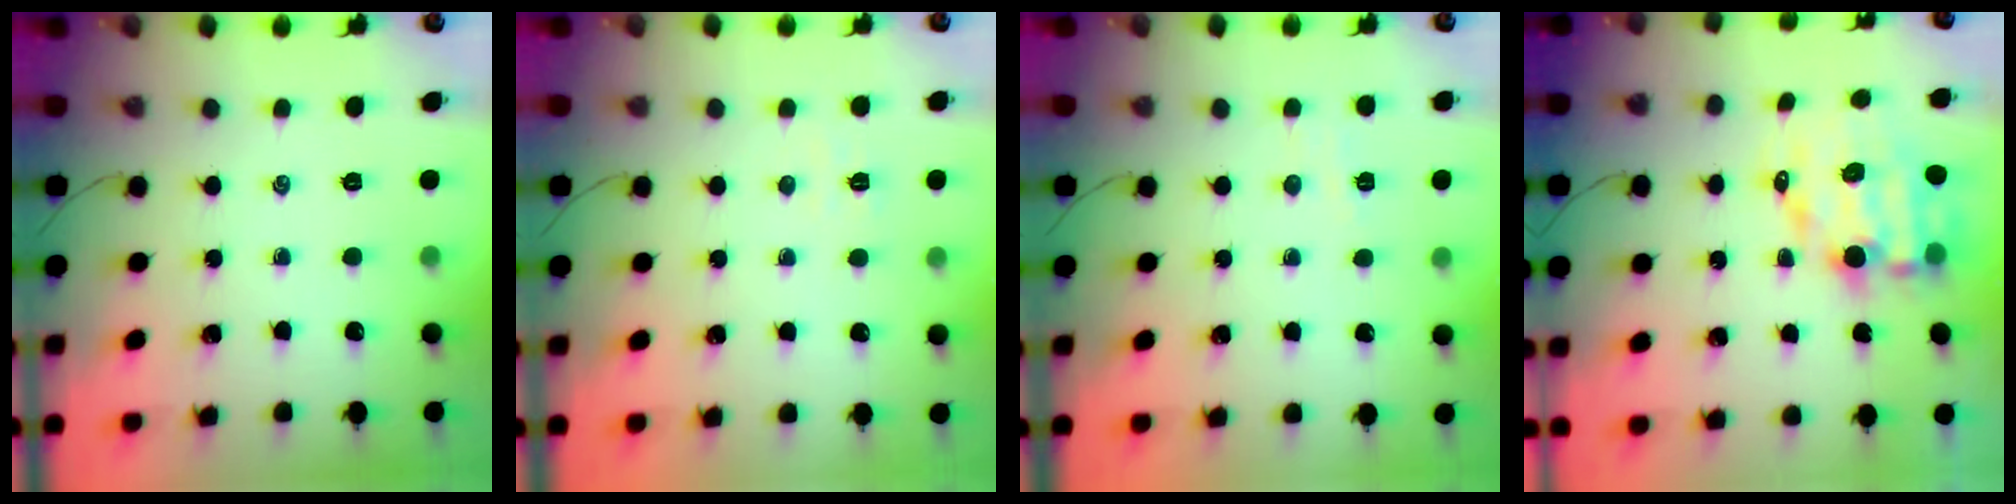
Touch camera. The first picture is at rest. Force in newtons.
{"total": 3.6, "press": 3.5, "slide": 1.0}
{"total": 2.9, "press": 2.7, "slide": 1.0}
{"total": 11.0, "press": 10.7, "slide": 2.6}